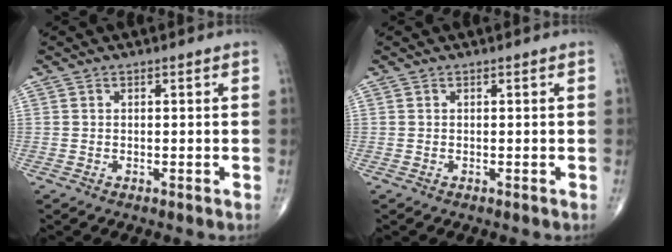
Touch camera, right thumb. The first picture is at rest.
{"total": 0.0}